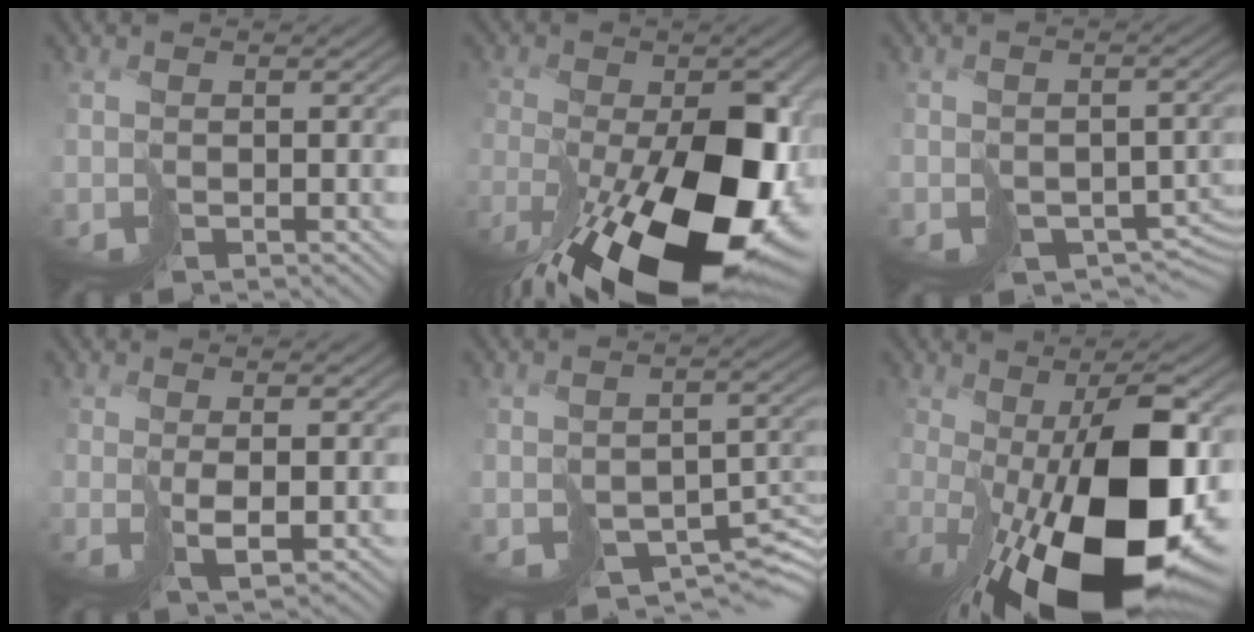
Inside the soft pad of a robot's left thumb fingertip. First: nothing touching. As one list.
[{"total": 19.0, "force": [-8.6, 8.5, 14.7], "torque": [-0.233, -0.052, -0.106]}, {"total": 6.2, "force": [-2.7, 4.1, 3.8], "torque": [-0.063, -0.027, -0.021]}, {"total": 1.8, "force": [0.8, -0.6, 1.5], "torque": [-0.023, 0.007, 0.020]}, {"total": 6.8, "force": [-4.3, 3.4, 4.0], "torque": [-0.054, -0.028, -0.043]}, {"total": 18.5, "force": [-3.4, 7.3, 16.6], "torque": [-0.238, -0.027, -0.033]}]